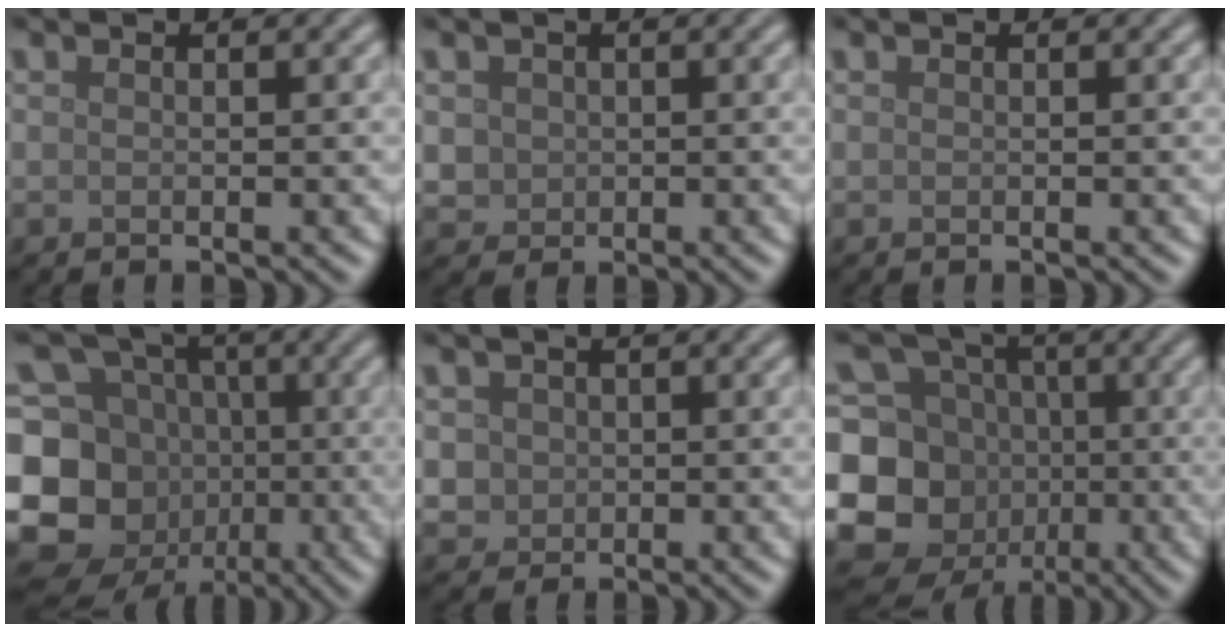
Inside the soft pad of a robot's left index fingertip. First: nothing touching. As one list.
[{"total": 1.7, "force": [0.2, 1.6, 0.4], "torque": [-0.008, -0.007, 0.009]}, {"total": 0.0}, {"total": 16.0, "force": [-3.8, 14.1, 6.6], "torque": [-0.179, 0.006, -0.079]}, {"total": 2.1, "force": [0.3, 2.0, 0.6], "torque": [-0.006, 0.004, 0.013]}, {"total": 14.8, "force": [-3.2, 13.3, 5.6], "torque": [-0.160, 0.004, -0.066]}]